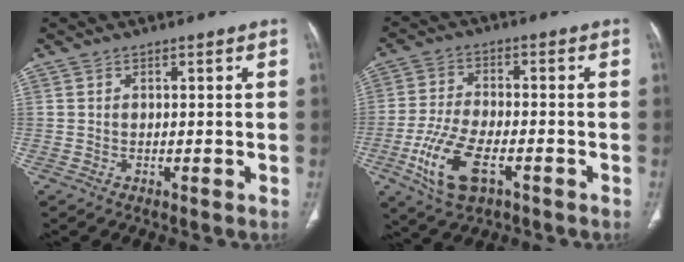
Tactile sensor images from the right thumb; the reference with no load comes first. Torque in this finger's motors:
{"motor_torque": [-0.07, 0.37, 0.56, 0.34, 0.33]}